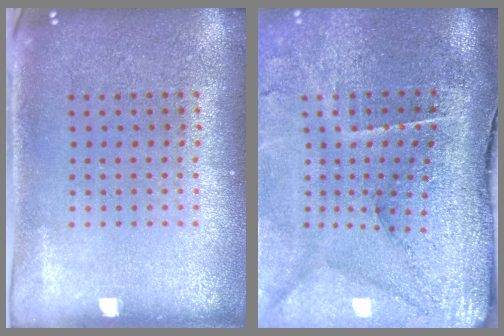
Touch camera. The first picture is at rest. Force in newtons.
{"total": 4.7, "press": 3.6, "slide": 3.0}